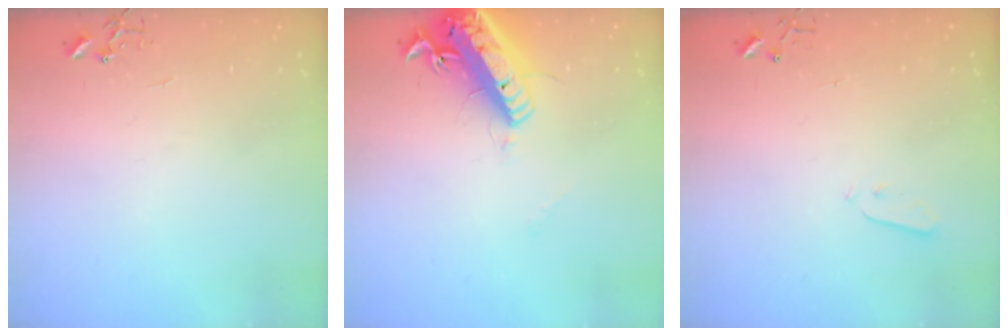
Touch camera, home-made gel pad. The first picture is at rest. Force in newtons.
{"total": 18.1, "press": 17.7, "slide": 3.6}
{"total": 2.5, "press": 2.5, "slide": 0.4}